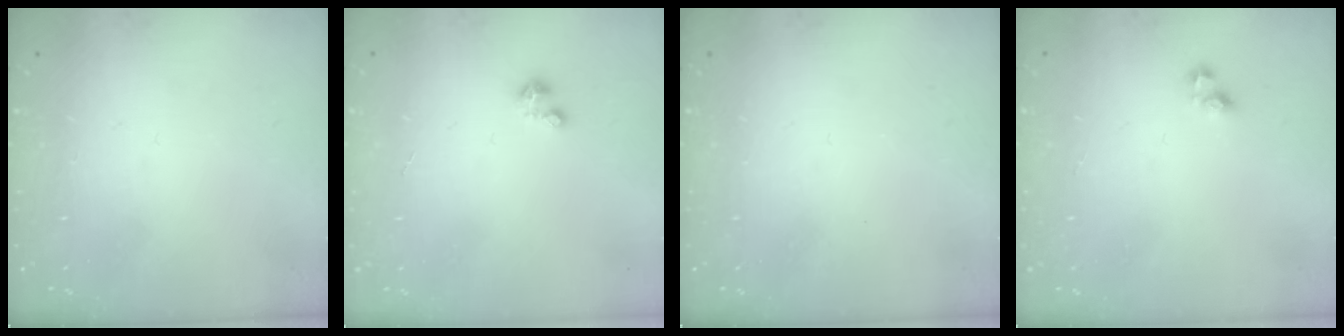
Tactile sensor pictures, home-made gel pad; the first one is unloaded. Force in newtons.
{"total": 1.4, "press": 1.4, "slide": 0.2}
{"total": 0.0}
{"total": 3.8, "press": 3.6, "slide": 1.2}